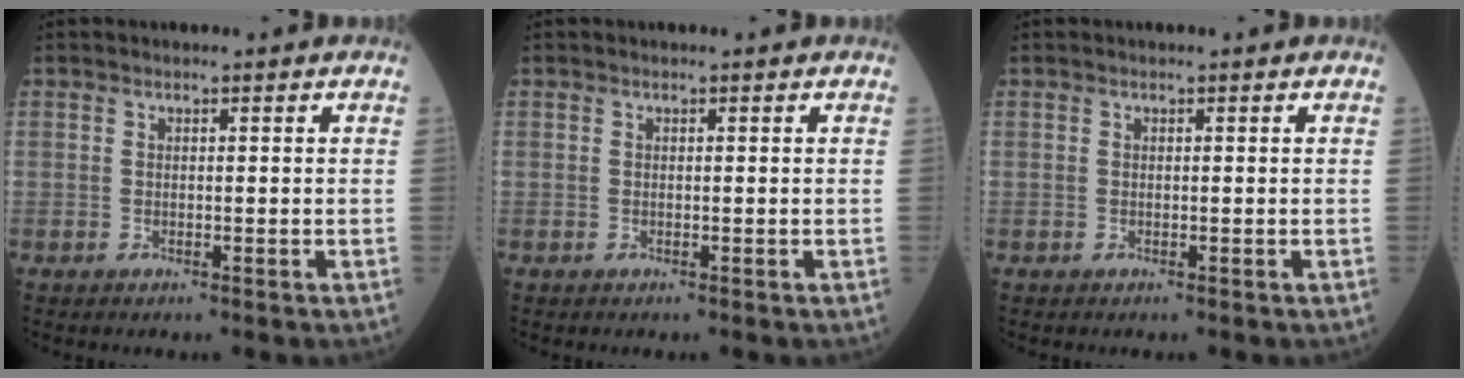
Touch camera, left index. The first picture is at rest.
{"total": 0.0}
{"total": 0.0}